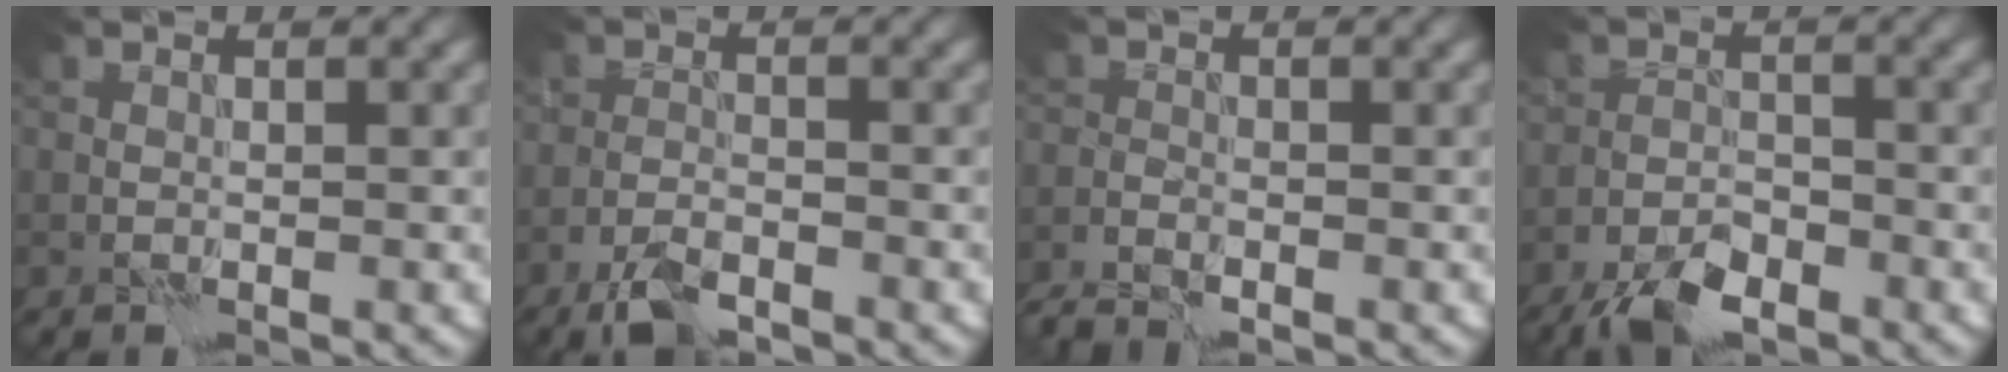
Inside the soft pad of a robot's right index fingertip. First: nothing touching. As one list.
[{"total": 3.5, "force": [-2.6, 1.1, 2.0], "torque": [-0.043, -0.002, -0.058]}, {"total": 2.4, "force": [-2.1, 0.5, 1.1], "torque": [-0.032, -0.008, -0.050]}, {"total": 4.9, "force": [-3.7, 1.9, 2.6], "torque": [-0.043, -0.002, -0.074]}]